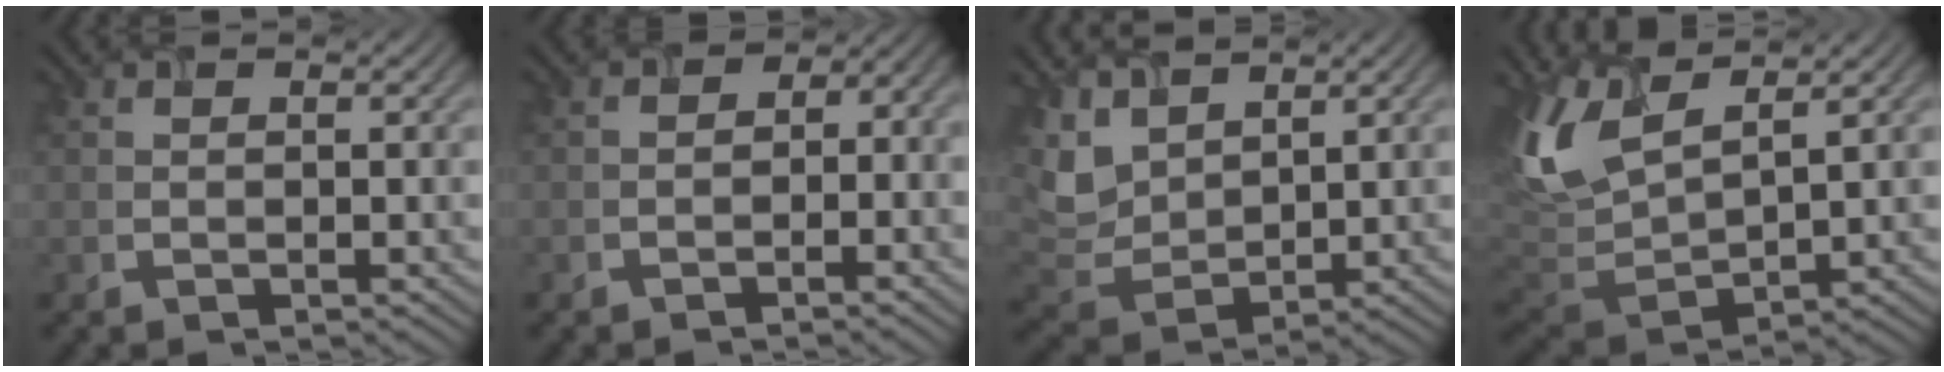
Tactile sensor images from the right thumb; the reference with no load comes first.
{"total": 2.5, "force": [-1.6, 1.6, 1.2], "torque": [-0.013, -0.010, -0.023]}
{"total": 6.6, "force": [4.3, 3.7, 3.3], "torque": [-0.106, -0.001, 0.099]}
{"total": 8.9, "force": [4.5, 3.6, 6.7], "torque": [-0.181, 0.004, 0.095]}